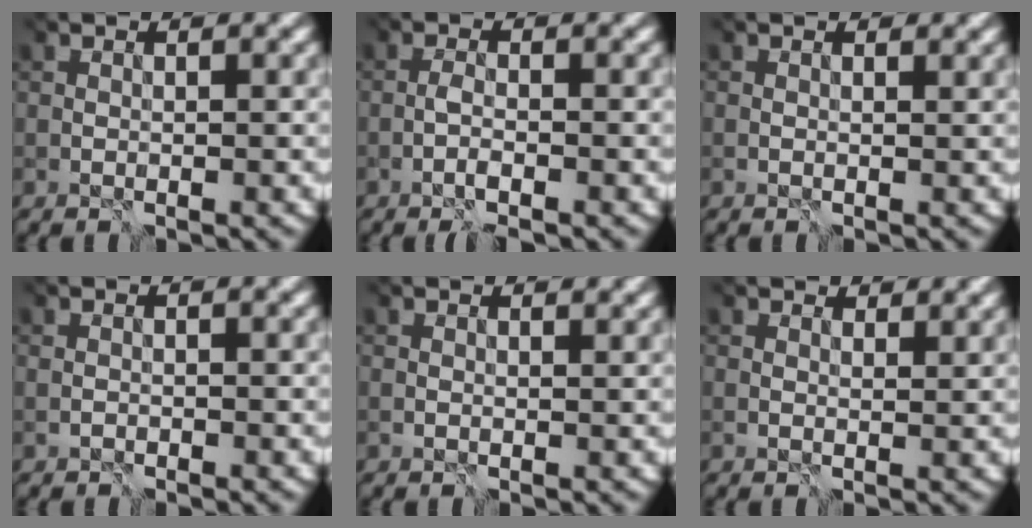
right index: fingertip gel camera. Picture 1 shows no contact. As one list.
[{"total": 4.1, "force": [-3.8, -0.2, 1.5], "torque": [-0.028, 0.002, -0.051]}, {"total": 0.7, "force": [0.6, 0.1, 0.3], "torque": [-0.003, 0.000, 0.004]}, {"total": 1.0, "force": [-1.0, 0.1, -0.3], "torque": [0.001, 0.002, -0.015]}, {"total": 1.0, "force": [1.0, 0.0, 0.4], "torque": [-0.003, 0.001, 0.007]}, {"total": 2.2, "force": [2.1, 0.4, 0.7], "torque": [-0.008, 0.000, 0.029]}]